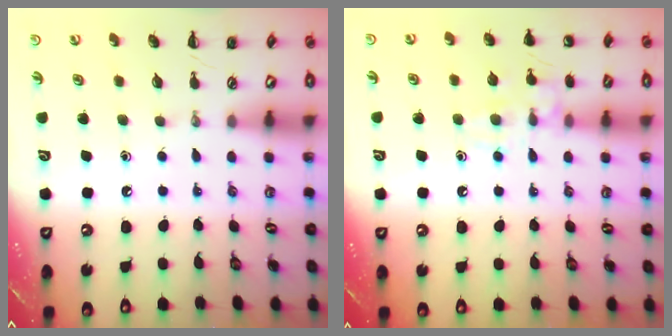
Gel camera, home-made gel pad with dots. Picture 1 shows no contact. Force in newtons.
{"total": 10.5, "press": 10.5, "slide": 1.0}